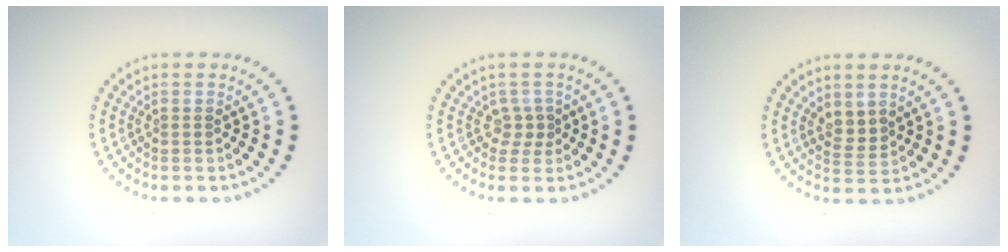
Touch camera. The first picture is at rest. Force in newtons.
{"total": 1.3, "press": 0.9, "slide": 1.0}
{"total": 1.7, "press": 1.3, "slide": 1.0}